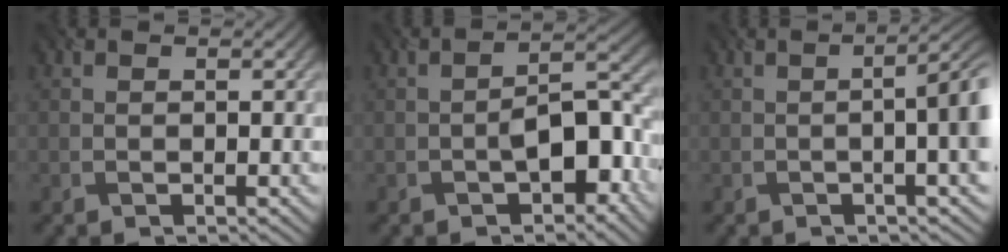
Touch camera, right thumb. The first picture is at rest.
{"total": 6.4, "force": [-2.3, 3.0, 5.2], "torque": [-0.073, 0.010, -0.039]}
{"total": 7.9, "force": [-0.4, 2.5, 7.5], "torque": [-0.085, 0.006, -0.011]}